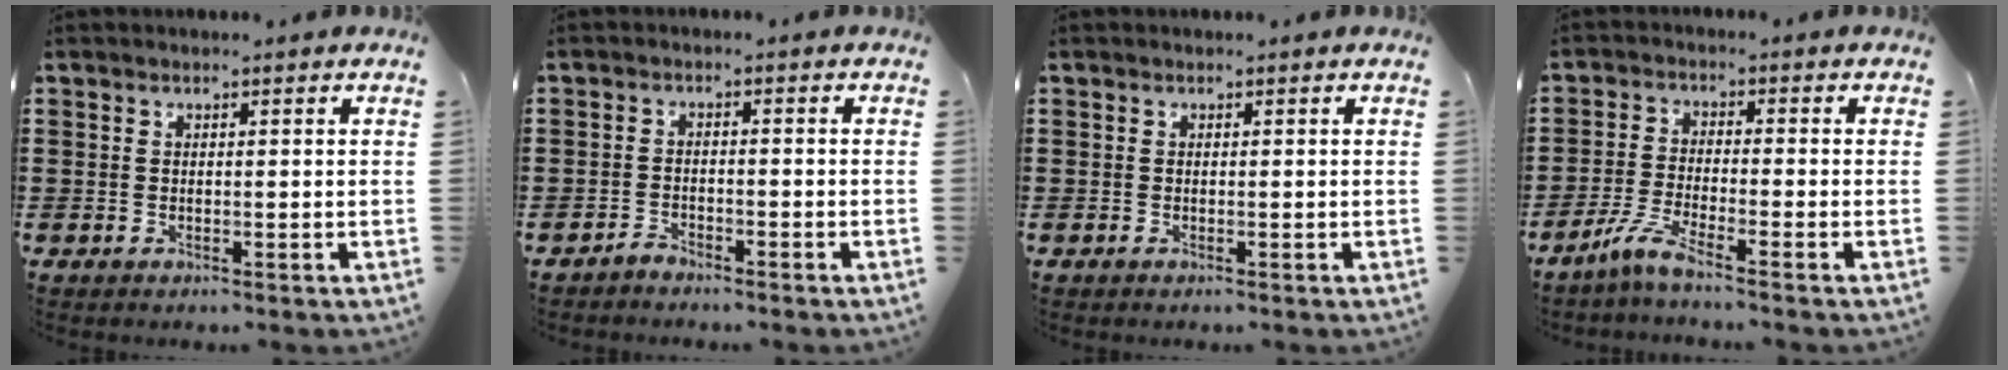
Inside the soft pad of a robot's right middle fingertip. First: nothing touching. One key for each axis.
{"total": 1.8, "fx": -1.7, "fy": 0.4, "fz": 0.2, "tx": -0.010, "ty": 0.001, "tz": -0.036}
{"total": 0.0}
{"total": 4.6, "fx": -3.6, "fy": 0.1, "fz": 2.9, "tx": -0.076, "ty": -0.013, "tz": -0.073}